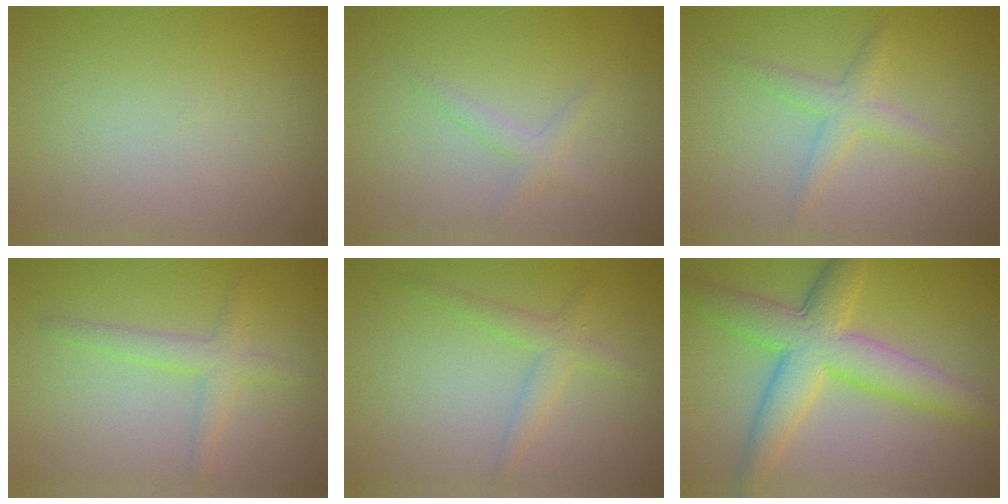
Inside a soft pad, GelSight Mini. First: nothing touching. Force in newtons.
{"total": 1.4, "press": 1.4, "slide": 0.1}
{"total": 2.2, "press": 2.2, "slide": 0.1}
{"total": 2.4, "press": 2.4, "slide": 0.2}
{"total": 2.0, "press": 2.0, "slide": 0.0}
{"total": 7.5, "press": 7.5, "slide": 0.1}